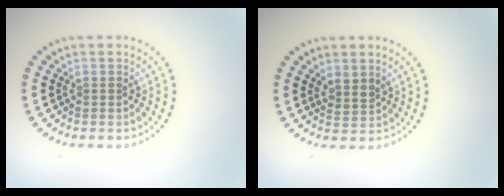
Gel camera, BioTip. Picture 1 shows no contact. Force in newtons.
{"total": 1.6, "press": 1.3, "slide": 0.9}